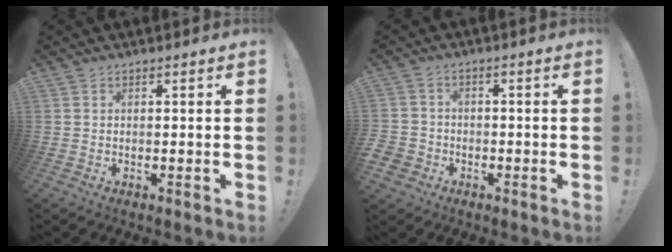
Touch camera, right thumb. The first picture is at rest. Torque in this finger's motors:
{"motor_torque": [1.62, 1.22, 0.82, -0.21, 0.08]}